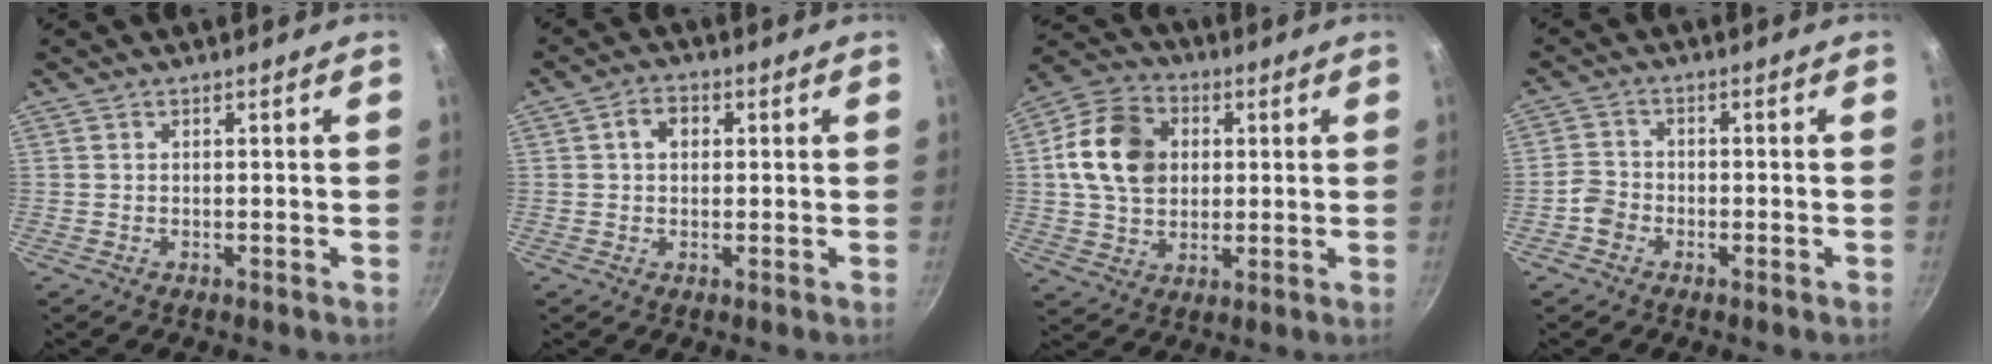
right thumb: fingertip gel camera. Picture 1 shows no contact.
{"total": 4.3, "force": [0.9, 3.2, 2.7], "torque": [-0.028, 0.009, 0.009]}
{"total": 14.8, "force": [2.5, 11.5, 9.0], "torque": [-0.136, 0.008, 0.035]}
{"total": 3.6, "force": [-1.9, 2.7, 1.2], "torque": [-0.016, 0.021, -0.039]}